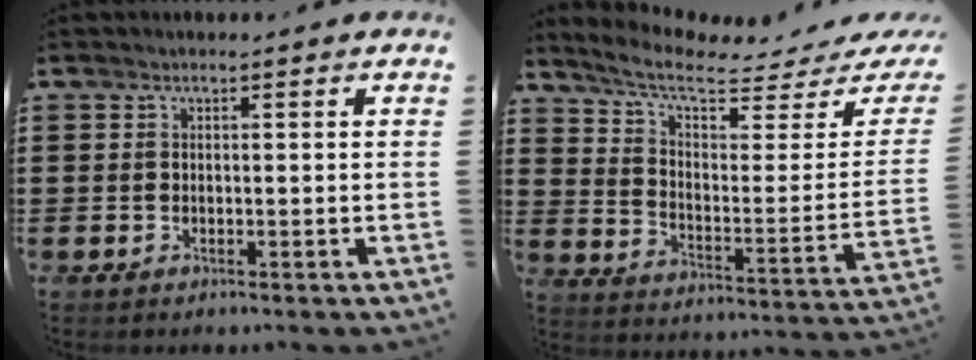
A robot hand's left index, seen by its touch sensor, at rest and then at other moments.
{"total": 7.2, "force": [5.8, 1.3, 4.0], "torque": [-0.106, -0.039, 0.098]}